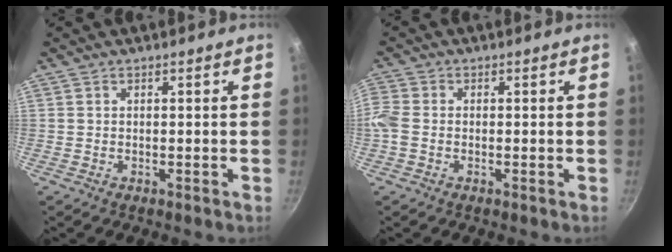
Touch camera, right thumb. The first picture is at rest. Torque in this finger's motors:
{"motor_torque": [0.02, 0.04, 0.43, 0.24, 0.16]}